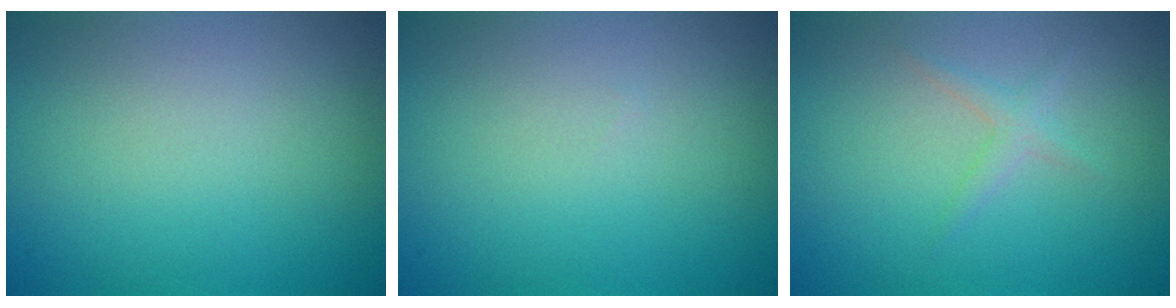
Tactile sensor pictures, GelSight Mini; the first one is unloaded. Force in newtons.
{"total": 0.0}
{"total": 1.2, "press": 1.2, "slide": 0.1}